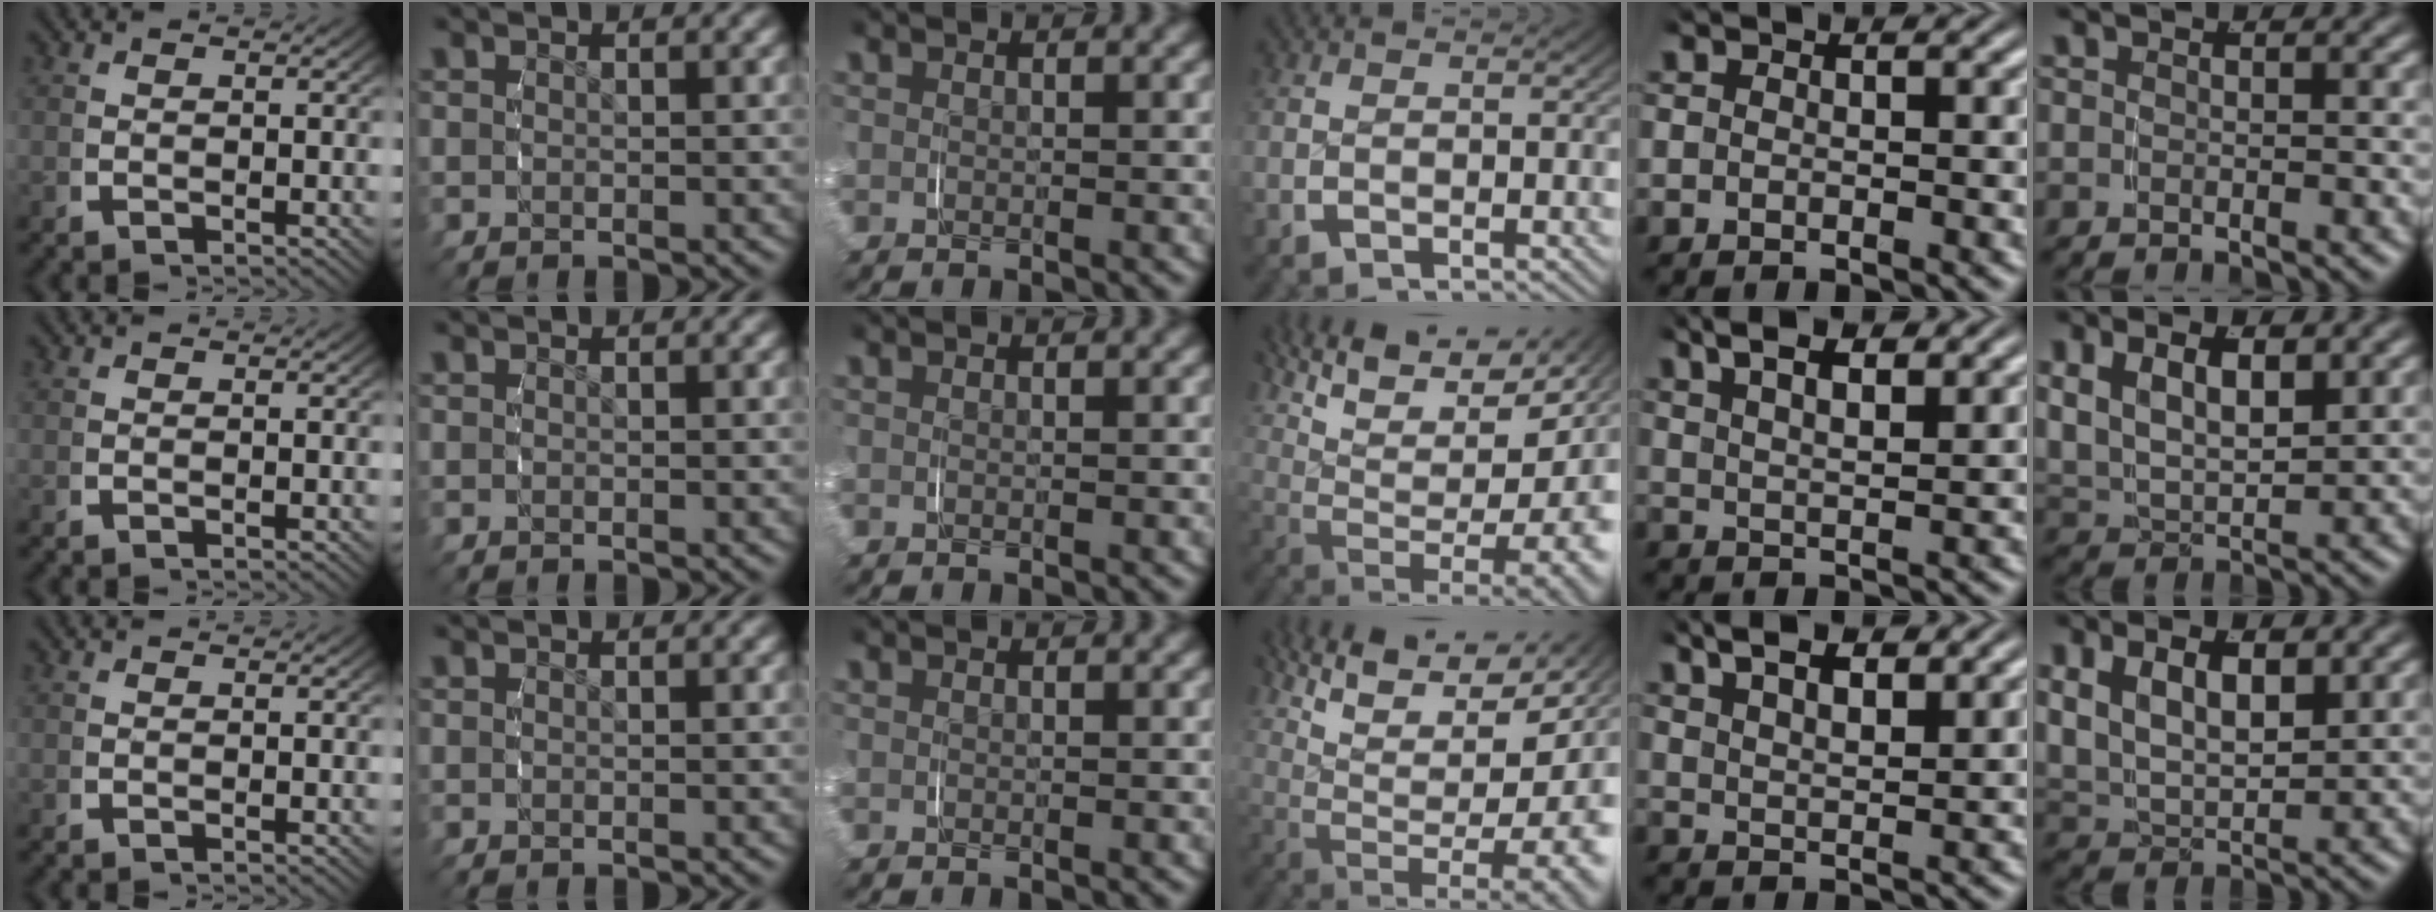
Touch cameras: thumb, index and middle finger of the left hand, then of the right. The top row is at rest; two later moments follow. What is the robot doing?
{"motion": "grasp_and_lifting", "object": "shirt"}